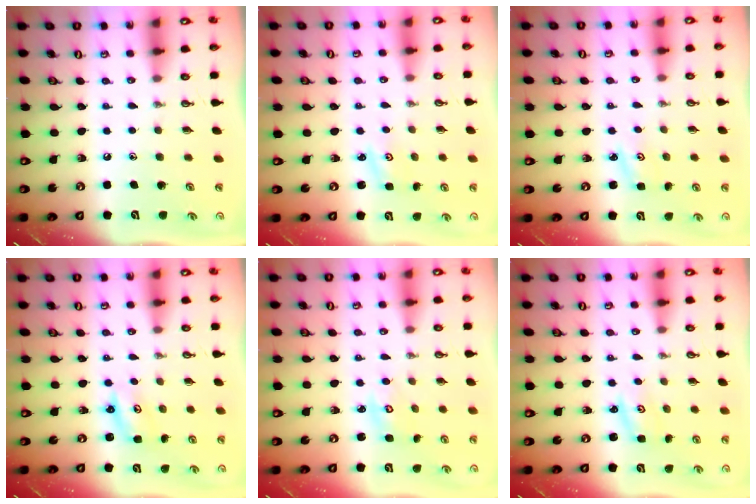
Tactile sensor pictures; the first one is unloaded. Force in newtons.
{"total": 1.7, "press": 1.6, "slide": 0.3}
{"total": 2.9, "press": 2.9, "slide": 0.3}
{"total": 2.6, "press": 2.6, "slide": 0.3}
{"total": 4.1, "press": 4.1, "slide": 0.5}
{"total": 2.0, "press": 2.0, "slide": 0.2}